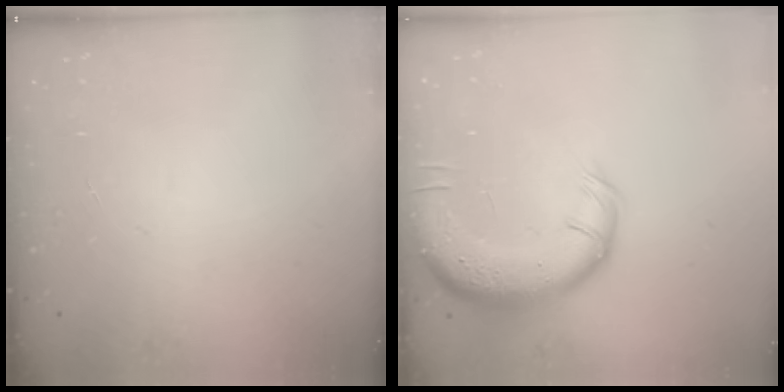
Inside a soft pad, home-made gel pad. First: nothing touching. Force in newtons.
{"total": 13.7, "press": 13.3, "slide": 3.4}